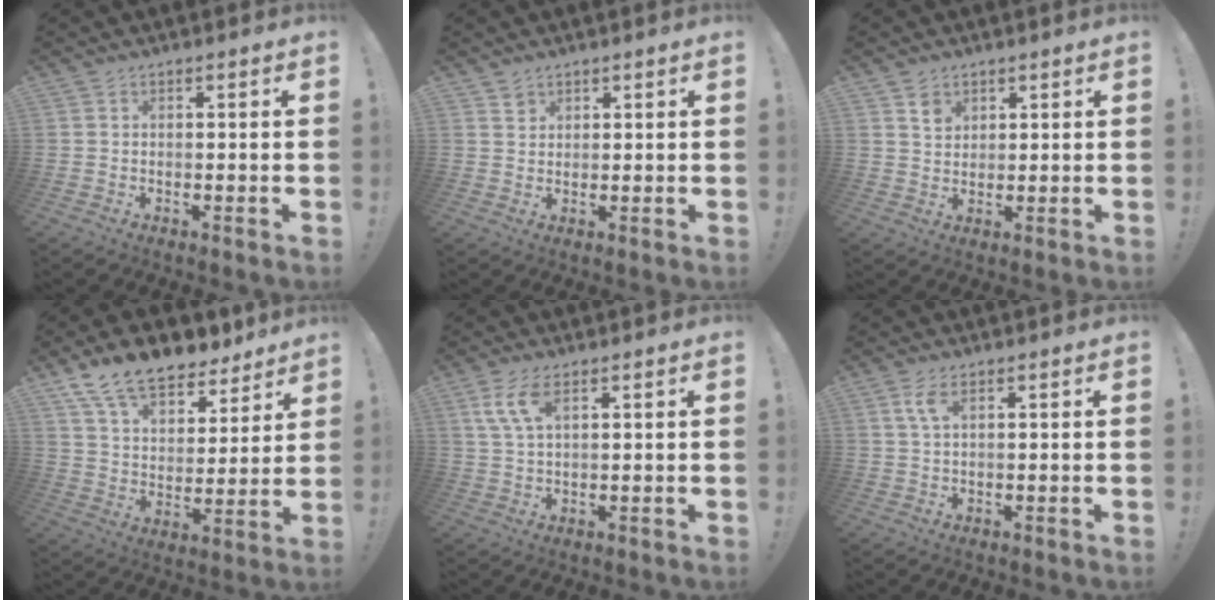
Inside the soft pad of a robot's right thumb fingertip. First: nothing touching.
{"total": 2.4, "force": [1.8, 1.6, 0.2], "torque": [0.017, -0.016, 0.029]}
{"total": 3.7, "force": [2.3, 2.6, 1.1], "torque": [-0.004, -0.012, 0.040]}
{"total": 14.3, "force": [11.3, 6.7, 5.7], "torque": [-0.103, -0.080, 0.208]}
{"total": 6.7, "force": [3.0, 2.5, 5.5], "torque": [-0.107, -0.004, 0.054]}
{"total": 3.5, "force": [1.5, 1.0, 3.1], "torque": [-0.056, 0.000, 0.024]}